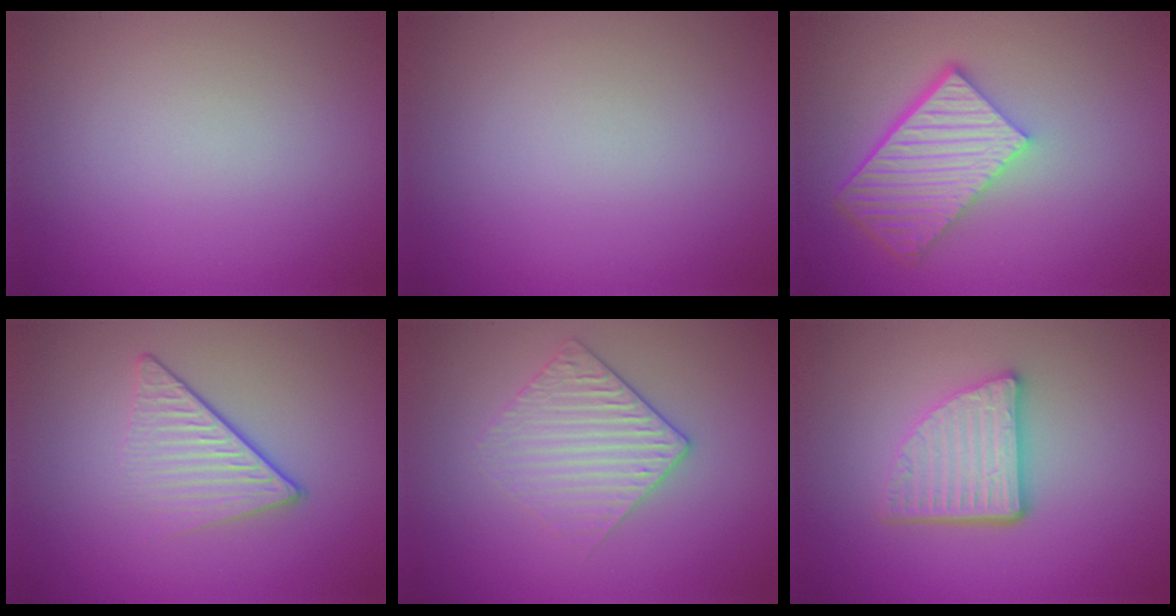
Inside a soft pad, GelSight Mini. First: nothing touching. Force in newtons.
{"total": 0.0}
{"total": 6.7, "press": 4.8, "slide": 4.6}
{"total": 4.2, "press": 2.7, "slide": 3.2}
{"total": 3.1, "press": 2.7, "slide": 1.4}
{"total": 4.5, "press": 3.4, "slide": 3.0}